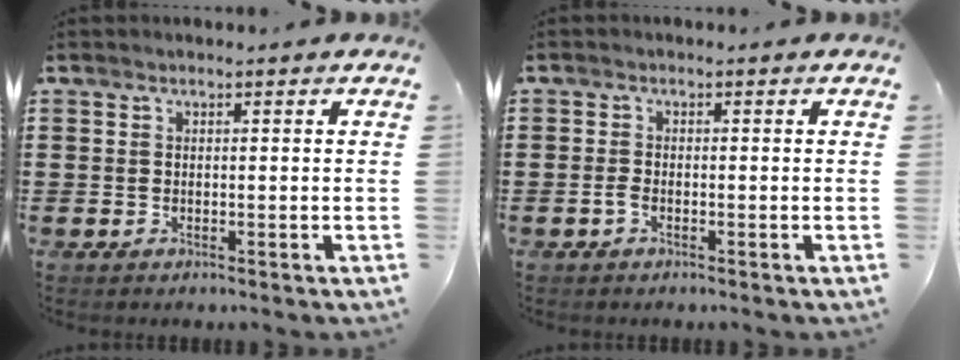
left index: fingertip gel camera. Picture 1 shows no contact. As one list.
[{"total": 1.2, "force": [-0.6, 0.4, 1.0], "torque": [-0.028, -0.004, -0.013]}]